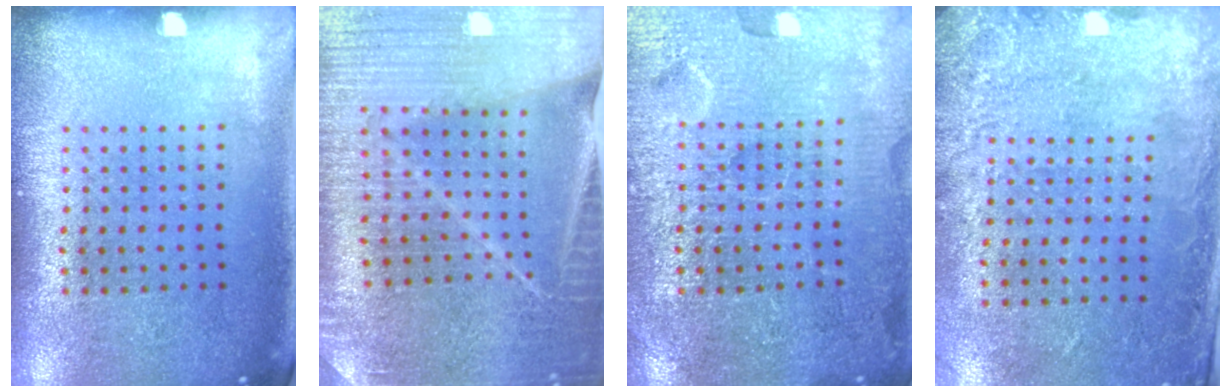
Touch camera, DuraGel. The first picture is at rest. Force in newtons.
{"total": 3.6, "press": 3.5, "slide": 0.7}
{"total": 4.2, "press": 4.2, "slide": 0.4}
{"total": 2.7, "press": 1.9, "slide": 1.9}